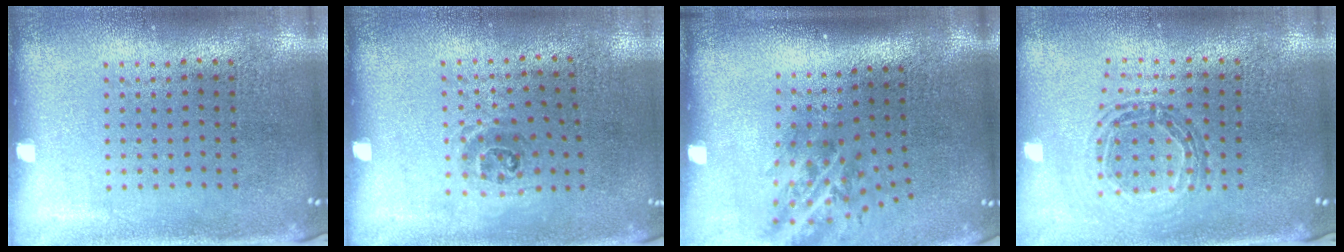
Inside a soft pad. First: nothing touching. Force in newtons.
{"total": 0.9, "press": 0.7, "slide": 0.7}
{"total": 1.7, "press": 1.1, "slide": 1.3}
{"total": 0.8, "press": 0.8, "slide": 0.1}